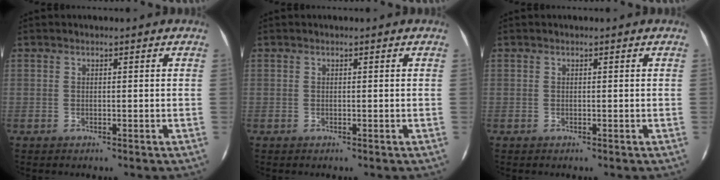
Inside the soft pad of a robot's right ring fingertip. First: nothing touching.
{"total": 0.0}
{"total": 0.0}